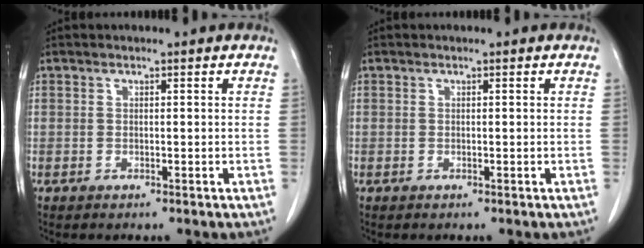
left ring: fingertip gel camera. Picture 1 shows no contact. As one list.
[{"total": 0.0}]